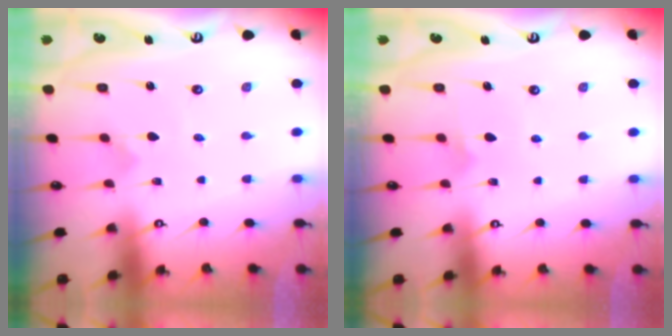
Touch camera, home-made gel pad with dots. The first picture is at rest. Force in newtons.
{"total": 4.7, "press": 4.7, "slide": 0.5}